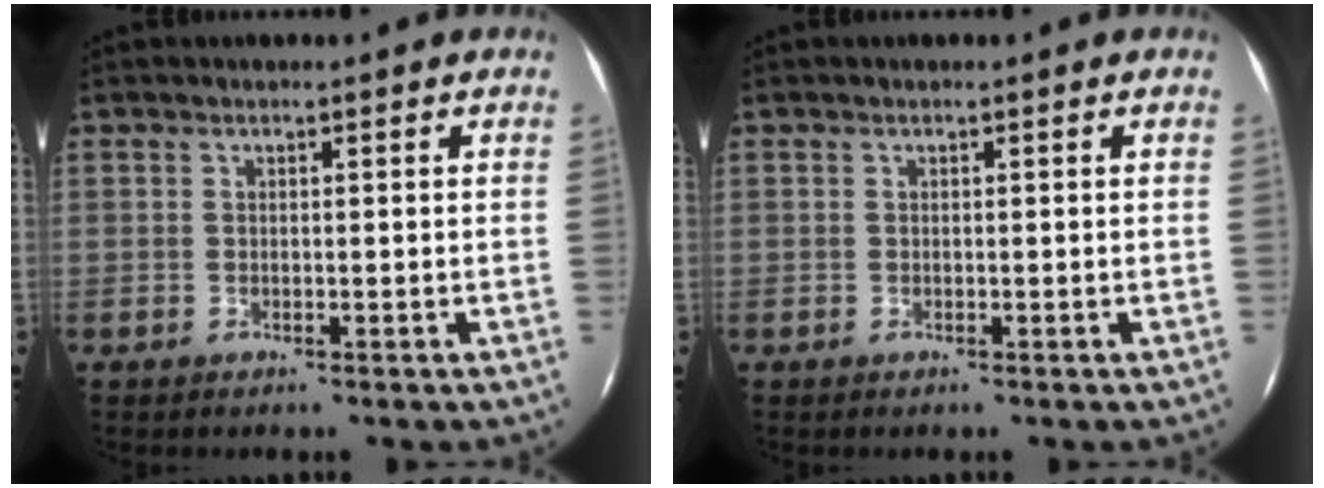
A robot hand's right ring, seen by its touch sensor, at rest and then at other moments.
{"total": 0.0}